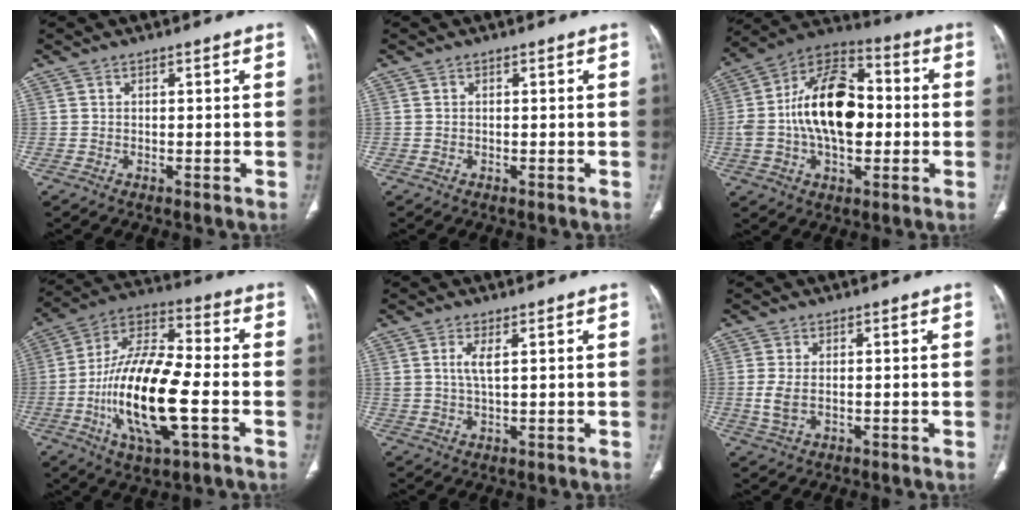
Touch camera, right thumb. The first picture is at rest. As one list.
[{"total": 0.0}, {"total": 20.6, "force": [-0.3, 12.1, 16.6], "torque": [-0.269, 0.031, -0.010]}, {"total": 21.1, "force": [-5.0, 7.6, 19.0], "torque": [-0.367, 0.025, -0.088]}, {"total": 3.2, "force": [1.1, 0.9, 2.9], "torque": [-0.067, -0.007, 0.027]}, {"total": 3.9, "force": [-0.3, 2.3, 3.2], "torque": [-0.082, -0.007, -0.006]}]